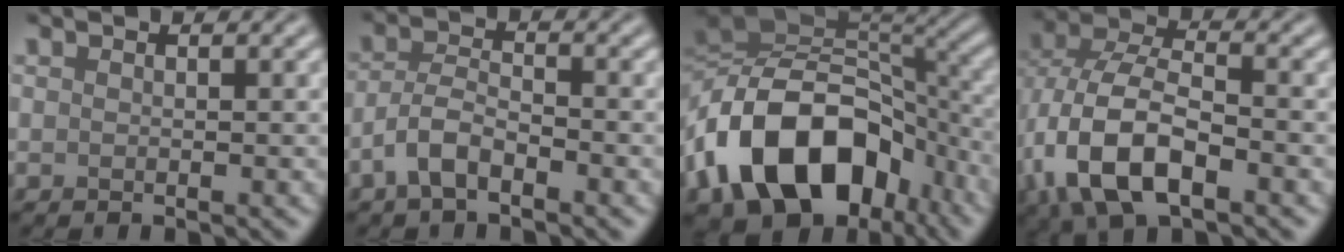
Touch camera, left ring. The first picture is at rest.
{"total": 3.5, "force": [-2.0, 1.4, 2.5], "torque": [-0.051, 0.007, -0.049]}
{"total": 15.5, "force": [-6.2, 10.3, 9.9], "torque": [-0.180, 0.014, -0.116]}
{"total": 10.0, "force": [-3.3, 5.3, 7.8], "torque": [-0.169, -0.003, -0.071]}